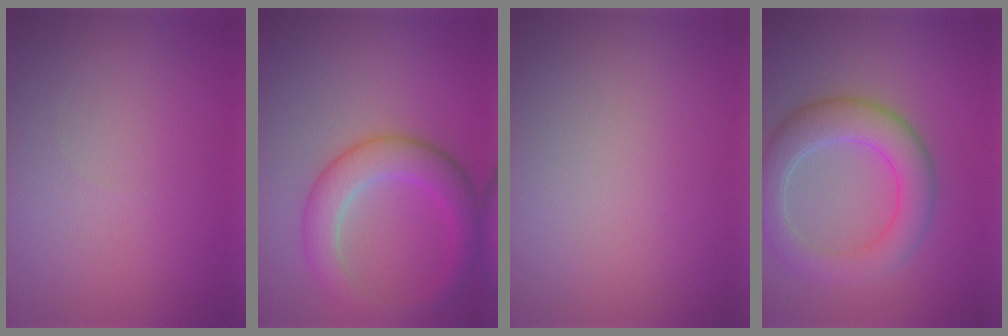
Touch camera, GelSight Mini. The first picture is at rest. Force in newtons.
{"total": 5.1, "press": 5.0, "slide": 0.3}
{"total": 0.0}
{"total": 5.7, "press": 5.7, "slide": 0.3}